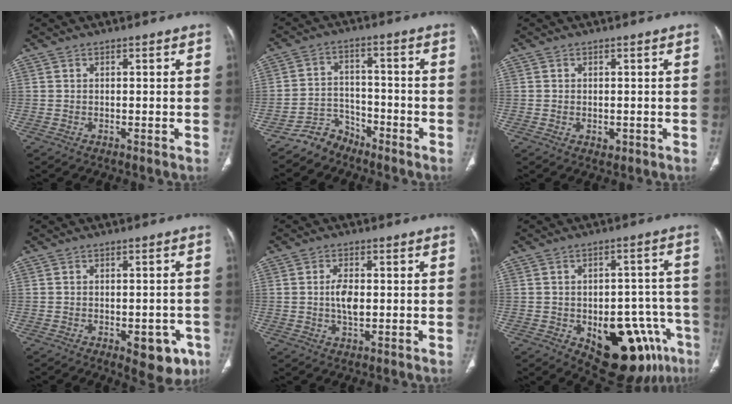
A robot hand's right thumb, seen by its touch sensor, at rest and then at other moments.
{"total": 5.8, "force": [-5.0, 3.0, 0.1], "torque": [0.015, 0.048, -0.097]}
{"total": 1.8, "force": [-0.4, 1.4, 1.1], "torque": [-0.013, -0.001, -0.001]}
{"total": 8.3, "force": [-3.6, 4.2, 6.1], "torque": [-0.047, 0.009, -0.037]}
{"total": 4.5, "force": [0.0, 2.2, 3.9], "torque": [-0.075, 0.000, 0.000]}
{"total": 18.9, "force": [-8.6, 9.6, 13.8], "torque": [-0.113, 0.046, -0.098]}